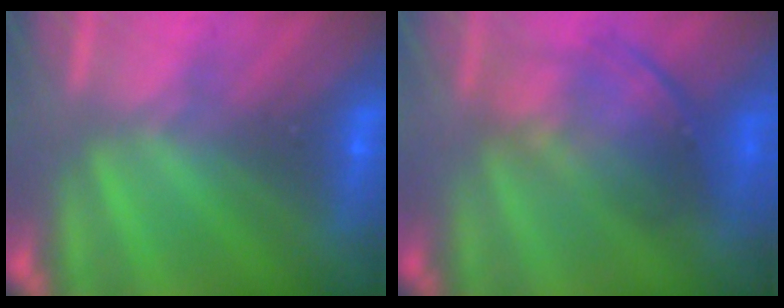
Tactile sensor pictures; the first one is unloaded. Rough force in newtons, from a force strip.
{"total": 6.0}